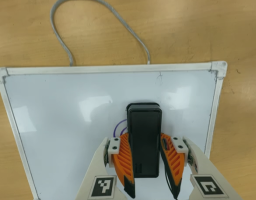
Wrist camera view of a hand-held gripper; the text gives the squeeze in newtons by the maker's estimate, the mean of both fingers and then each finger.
{"total": 15.3, "left": 15.9, "right": 14.7}